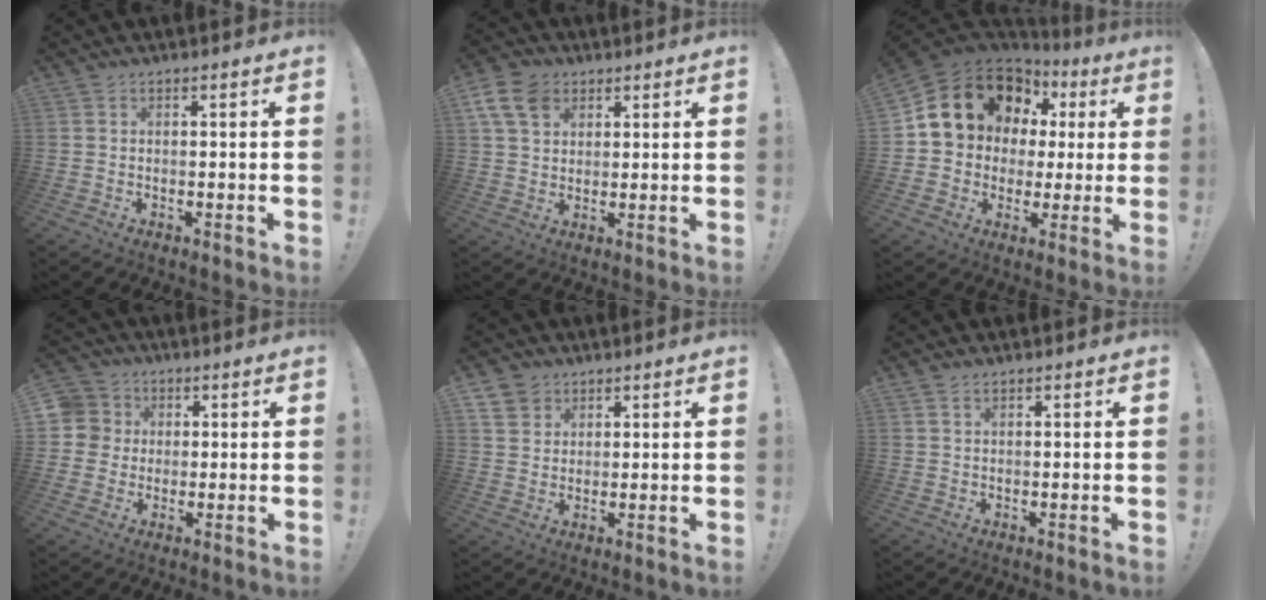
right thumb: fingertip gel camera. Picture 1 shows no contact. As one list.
[{"total": 10.0, "force": [5.0, 7.1, 5.0], "torque": [-0.095, -0.014, 0.099]}, {"total": 16.1, "force": [6.4, 13.0, 7.2], "torque": [-0.108, -0.031, 0.142]}, {"total": 7.4, "force": [0.8, 7.2, 1.5], "torque": [-0.024, 0.004, 0.018]}, {"total": 5.5, "force": [3.5, 4.2, 0.9], "torque": [-0.020, -0.019, 0.070]}, {"total": 1.1, "force": [0.8, 0.5, 0.5], "torque": [-0.009, -0.001, 0.016]}]